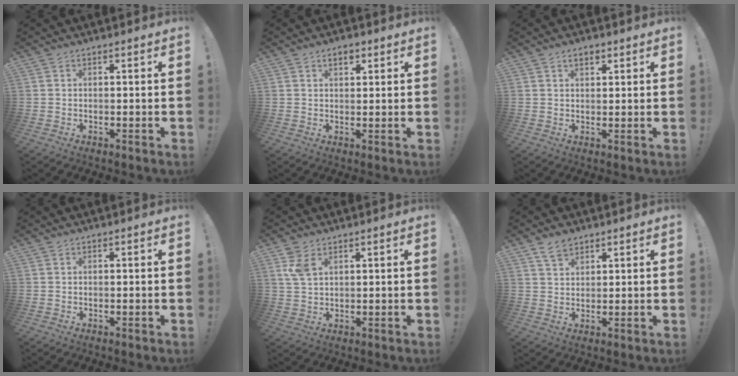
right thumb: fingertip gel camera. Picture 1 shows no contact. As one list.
[{"total": 3.2, "force": [1.6, 1.8, 2.1], "torque": [-0.027, 0.001, 0.026]}, {"total": 3.1, "force": [1.7, 1.7, 1.9], "torque": [-0.032, 0.004, 0.029]}, {"total": 0.0}, {"total": 4.7, "force": [2.6, 2.4, 3.1], "torque": [-0.054, -0.011, 0.049]}, {"total": 4.7, "force": [3.5, 2.6, 1.7], "torque": [-0.022, -0.017, 0.064]}]